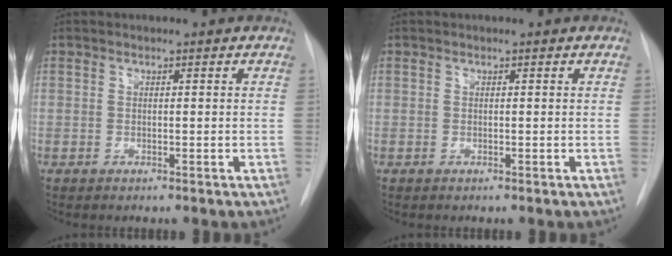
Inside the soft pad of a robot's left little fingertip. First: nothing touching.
{"total": 0.0}